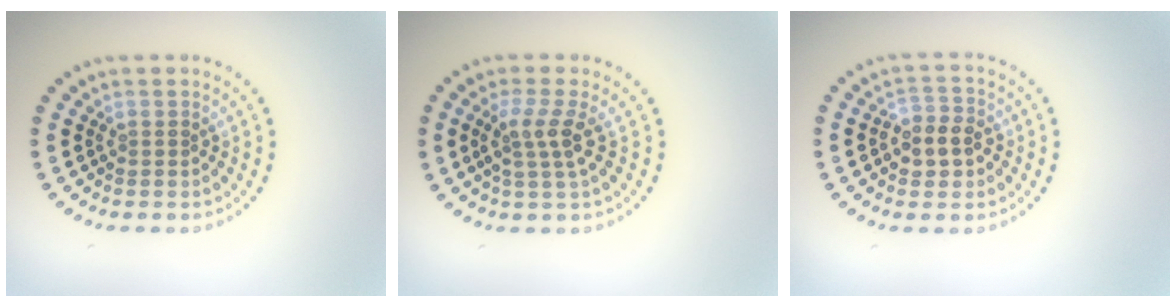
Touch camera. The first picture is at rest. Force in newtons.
{"total": 2.8, "press": 2.1, "slide": 1.9}
{"total": 3.0, "press": 2.9, "slide": 0.9}